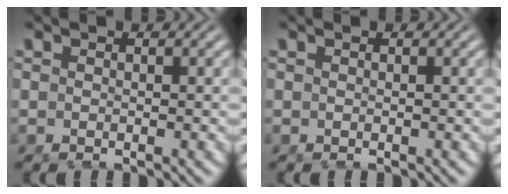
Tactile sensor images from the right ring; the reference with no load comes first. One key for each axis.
{"total": 0.0}